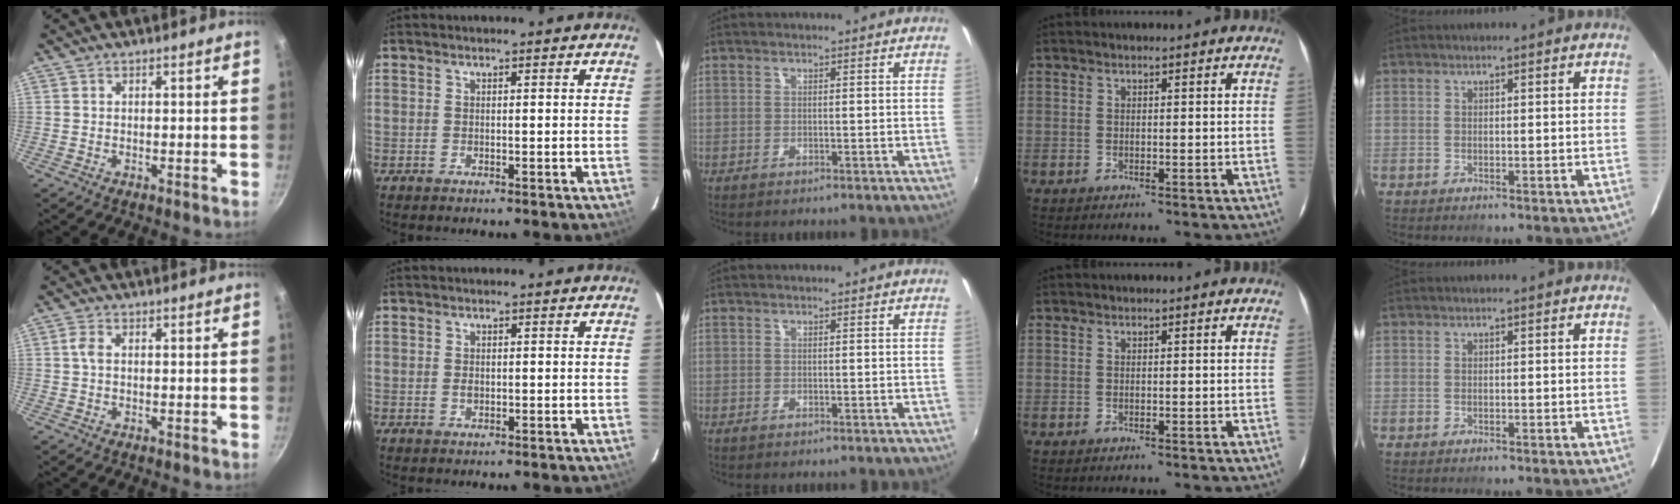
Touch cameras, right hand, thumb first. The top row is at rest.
{"thumb": {"total": 2.0, "force": [0.2, 1.1, 1.6], "torque": [-0.039, 0.006, 0.001]}, "index": {"total": 1.2, "force": [-0.1, 1.0, 0.6], "torque": [-0.011, 0.001, -0.002]}}